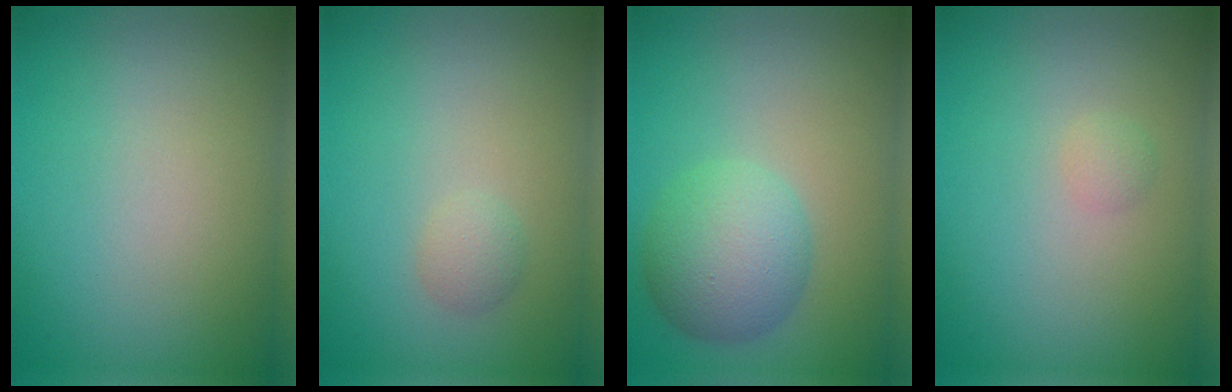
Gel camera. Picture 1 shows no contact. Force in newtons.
{"total": 1.3, "press": 1.3, "slide": 0.1}
{"total": 5.1, "press": 5.1, "slide": 0.2}
{"total": 0.7, "press": 0.7, "slide": 0.0}